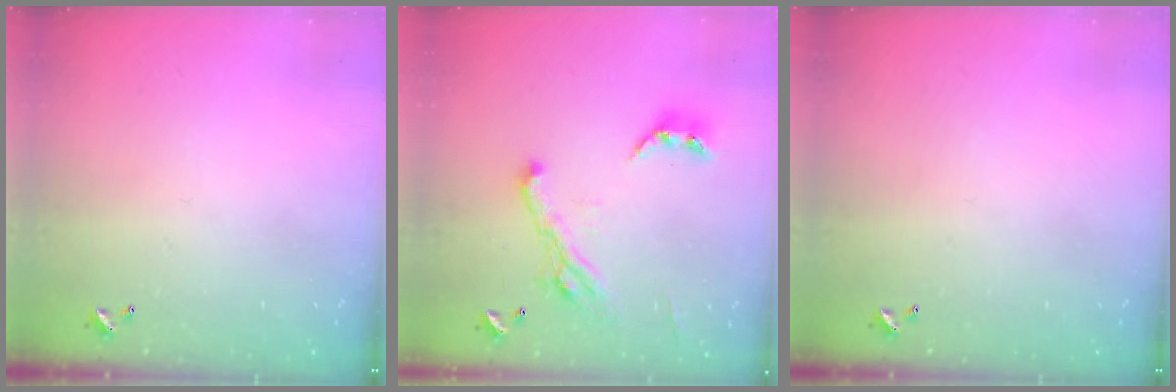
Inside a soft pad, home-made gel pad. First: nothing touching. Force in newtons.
{"total": 7.2, "press": 7.1, "slide": 1.1}
{"total": 0.0}